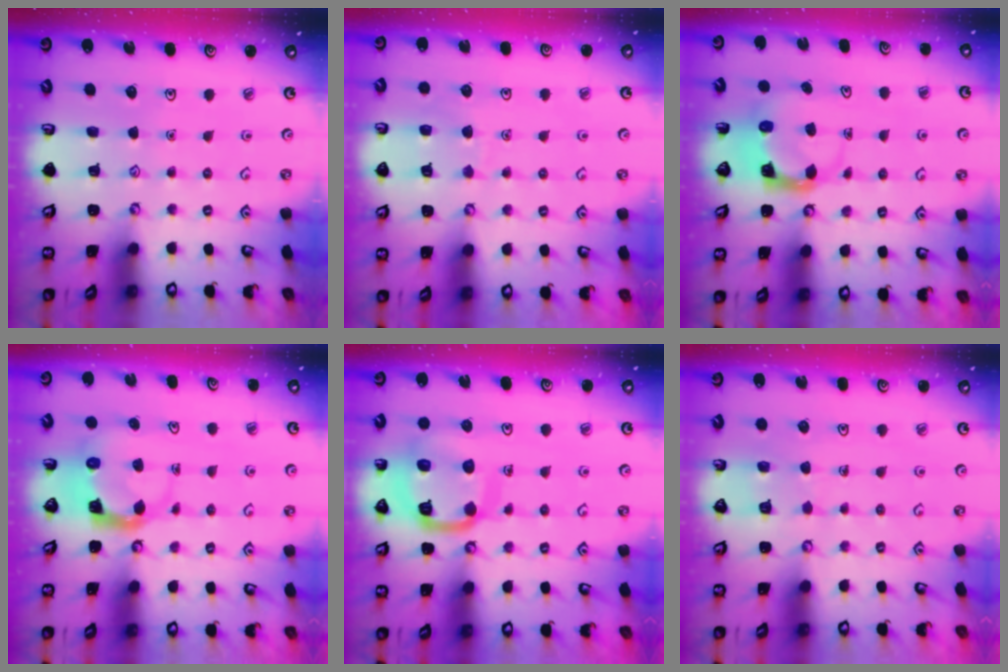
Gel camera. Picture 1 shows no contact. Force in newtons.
{"total": 6.1, "press": 6.1, "slide": 0.4}
{"total": 3.8, "press": 3.8, "slide": 0.3}
{"total": 3.8, "press": 3.7, "slide": 0.6}
{"total": 13.1, "press": 13.1, "slide": 1.1}
{"total": 2.9, "press": 2.9, "slide": 0.2}